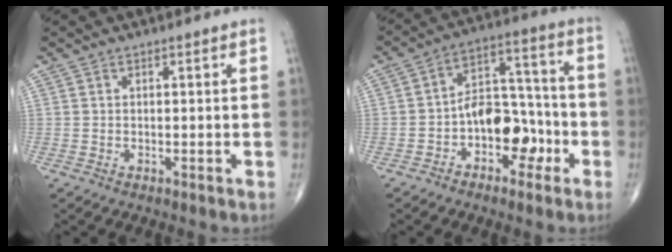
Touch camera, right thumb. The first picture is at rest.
{"total": 11.2, "force": [-4.0, 7.2, 7.5], "torque": [-0.079, 0.052, -0.071]}